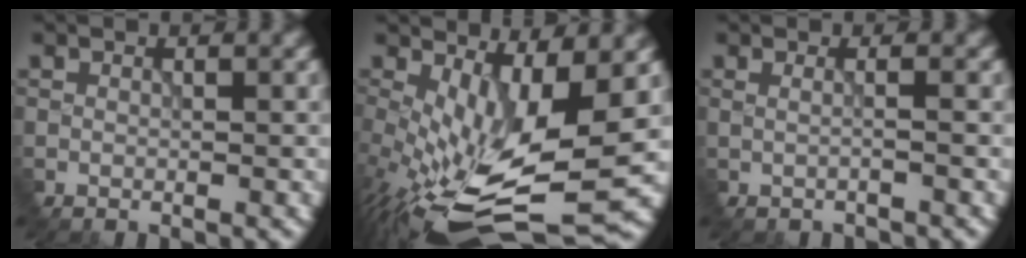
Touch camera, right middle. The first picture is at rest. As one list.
[{"total": 10.6, "force": [-1.3, 3.6, 9.9], "torque": [-0.209, -0.038, -0.004]}, {"total": 0.6, "force": [0.3, 0.4, 0.4], "torque": [-0.001, 0.001, -0.015]}]